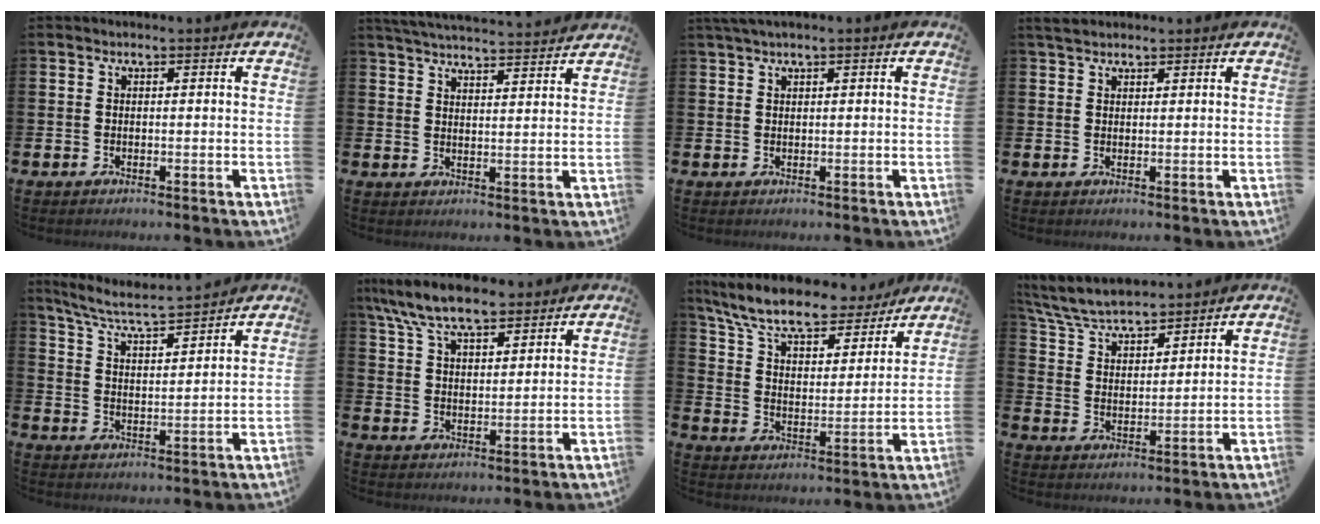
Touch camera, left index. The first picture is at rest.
{"total": 4.8, "force": [4.8, 0.1, 0.5], "torque": [-0.030, -0.025, 0.088]}
{"total": 1.2, "force": [0.9, 0.0, 0.8], "torque": [-0.022, 0.005, 0.018]}
{"total": 2.0, "force": [1.8, 0.7, 0.5], "torque": [-0.005, 0.000, 0.033]}
{"total": 6.1, "force": [5.8, 0.2, 1.8], "torque": [-0.063, -0.037, 0.100]}
{"total": 9.0, "force": [8.1, 2.4, 3.3], "torque": [-0.091, -0.024, 0.149]}
{"total": 9.5, "force": [8.5, 2.3, 3.5], "torque": [-0.105, -0.052, 0.147]}
{"total": 6.7, "force": [6.4, 1.1, 1.6], "torque": [-0.062, -0.036, 0.114]}